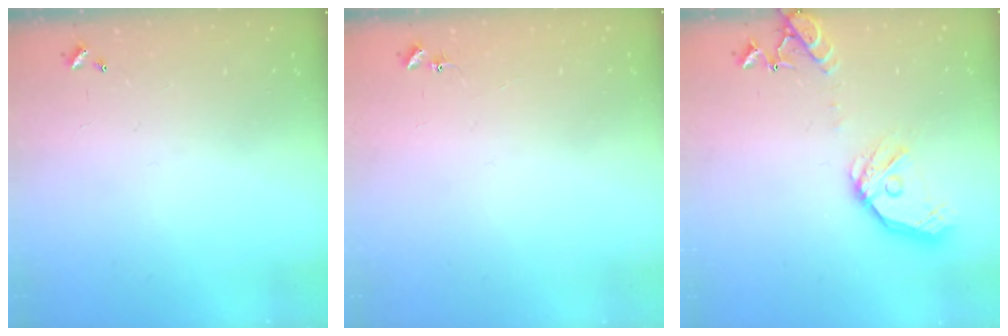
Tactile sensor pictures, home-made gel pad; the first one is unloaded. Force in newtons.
{"total": 5.4, "press": 5.4, "slide": 0.6}
{"total": 16.6, "press": 16.4, "slide": 2.7}